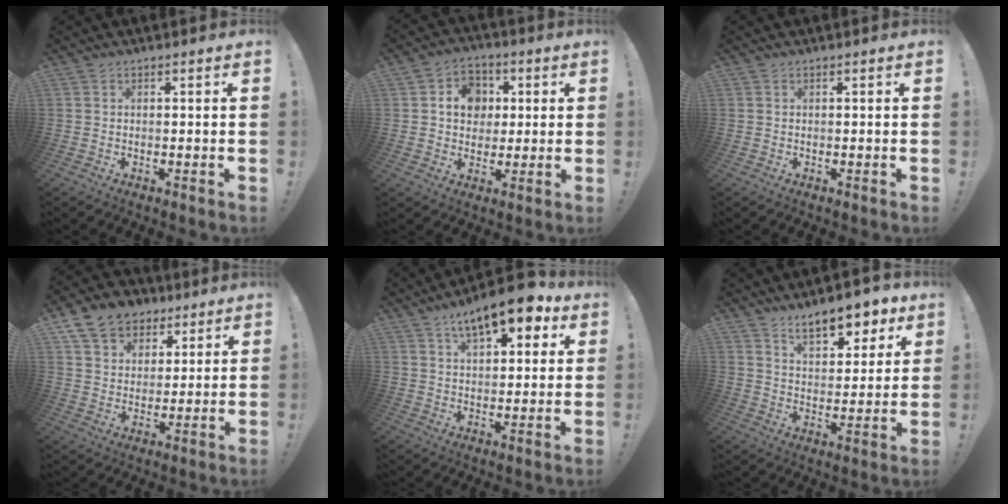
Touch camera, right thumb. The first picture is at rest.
{"total": 10.4, "force": [2.5, 9.0, 4.5], "torque": [-0.061, -0.002, 0.050]}
{"total": 0.0}
{"total": 12.1, "force": [7.1, 8.9, 4.1], "torque": [-0.067, -0.039, 0.143]}
{"total": 13.3, "force": [7.9, 5.5, 9.2], "torque": [-0.134, -0.040, 0.134]}
{"total": 11.7, "force": [8.2, 5.1, 6.6], "torque": [-0.089, -0.049, 0.144]}